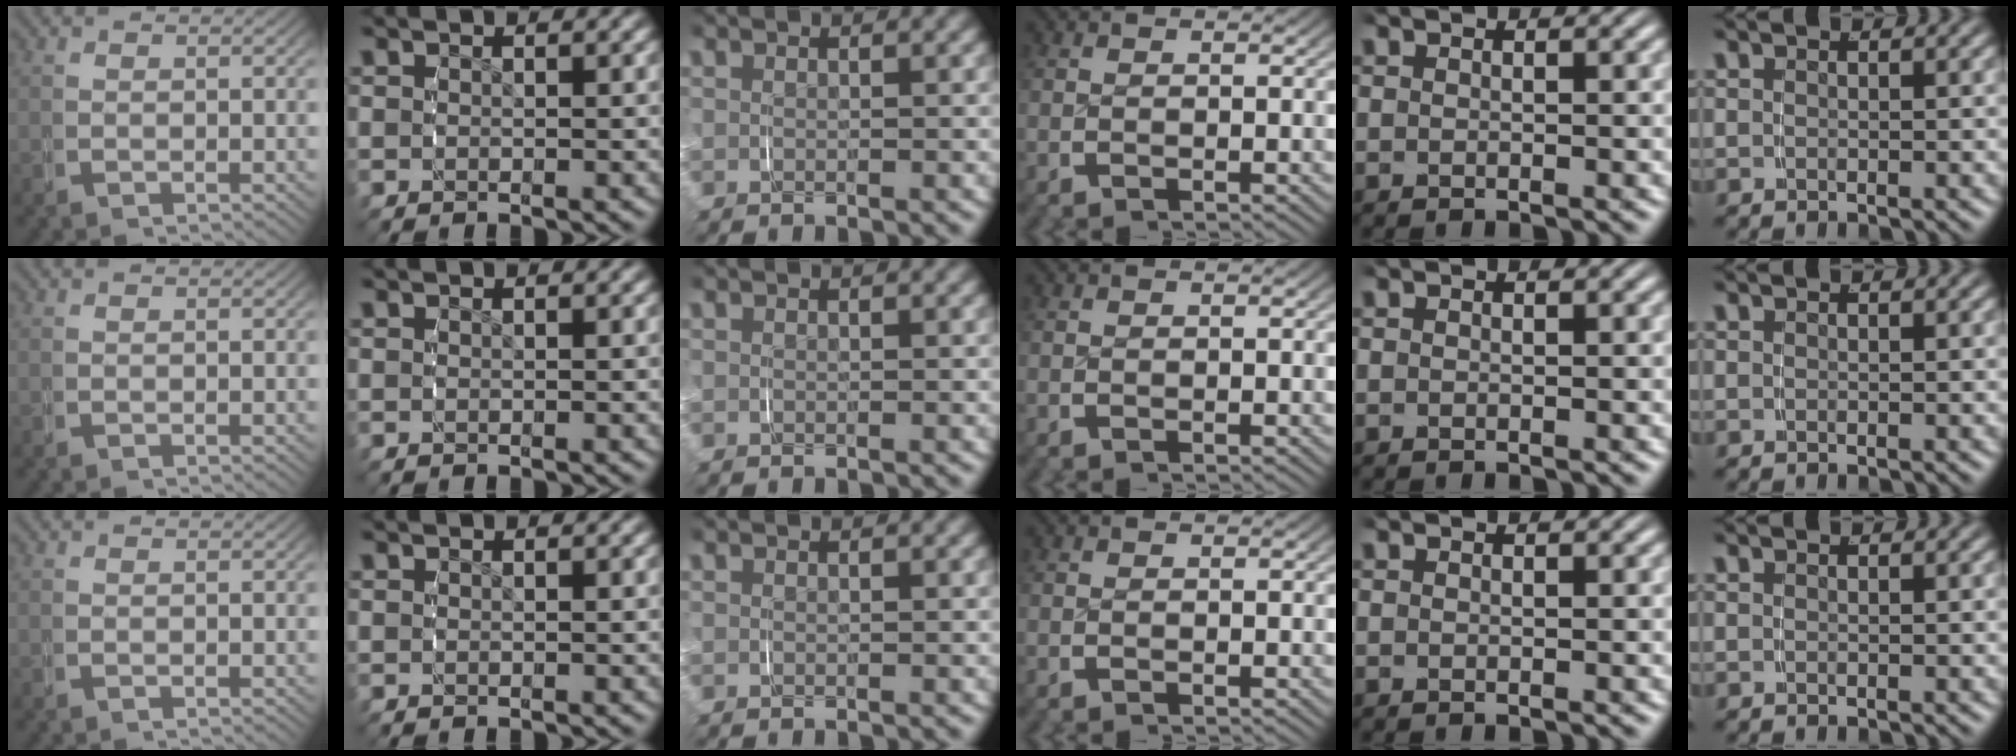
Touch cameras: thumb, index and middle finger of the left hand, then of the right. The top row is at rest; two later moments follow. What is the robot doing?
{"motion": "grasp_and_lifting", "object": "keyboard"}